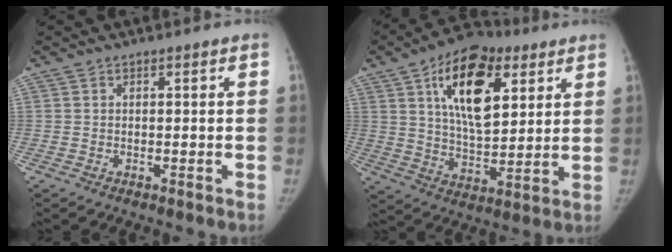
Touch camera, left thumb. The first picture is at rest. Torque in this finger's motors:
{"motor_torque": [1.17, 0.72, 2.05, -0.73, 0.49]}